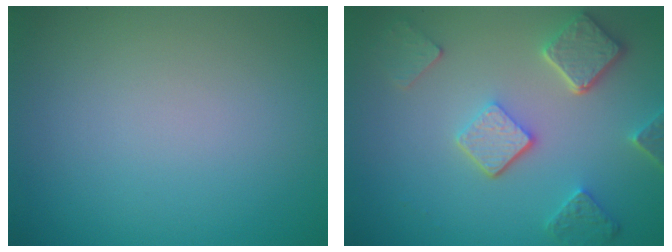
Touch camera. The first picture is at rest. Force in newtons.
{"total": 5.1, "press": 4.0, "slide": 3.2}